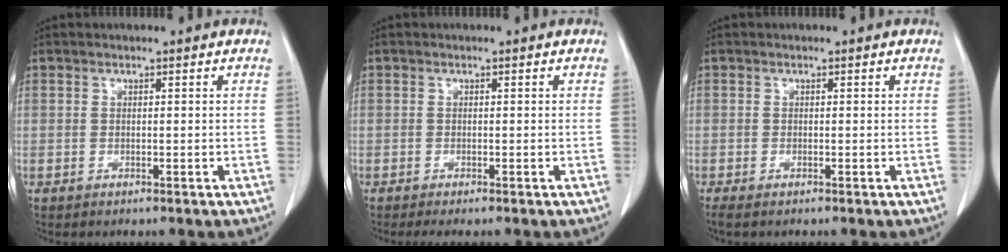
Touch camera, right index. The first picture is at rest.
{"total": 2.0, "force": [-1.5, 0.1, 1.2], "torque": [-0.017, -0.004, -0.022]}
{"total": 1.6, "force": [-1.3, 0.2, 0.9], "torque": [-0.013, -0.005, -0.019]}